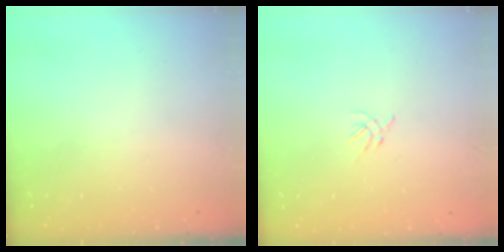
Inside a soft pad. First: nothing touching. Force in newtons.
{"total": 2.3, "press": 2.2, "slide": 0.6}